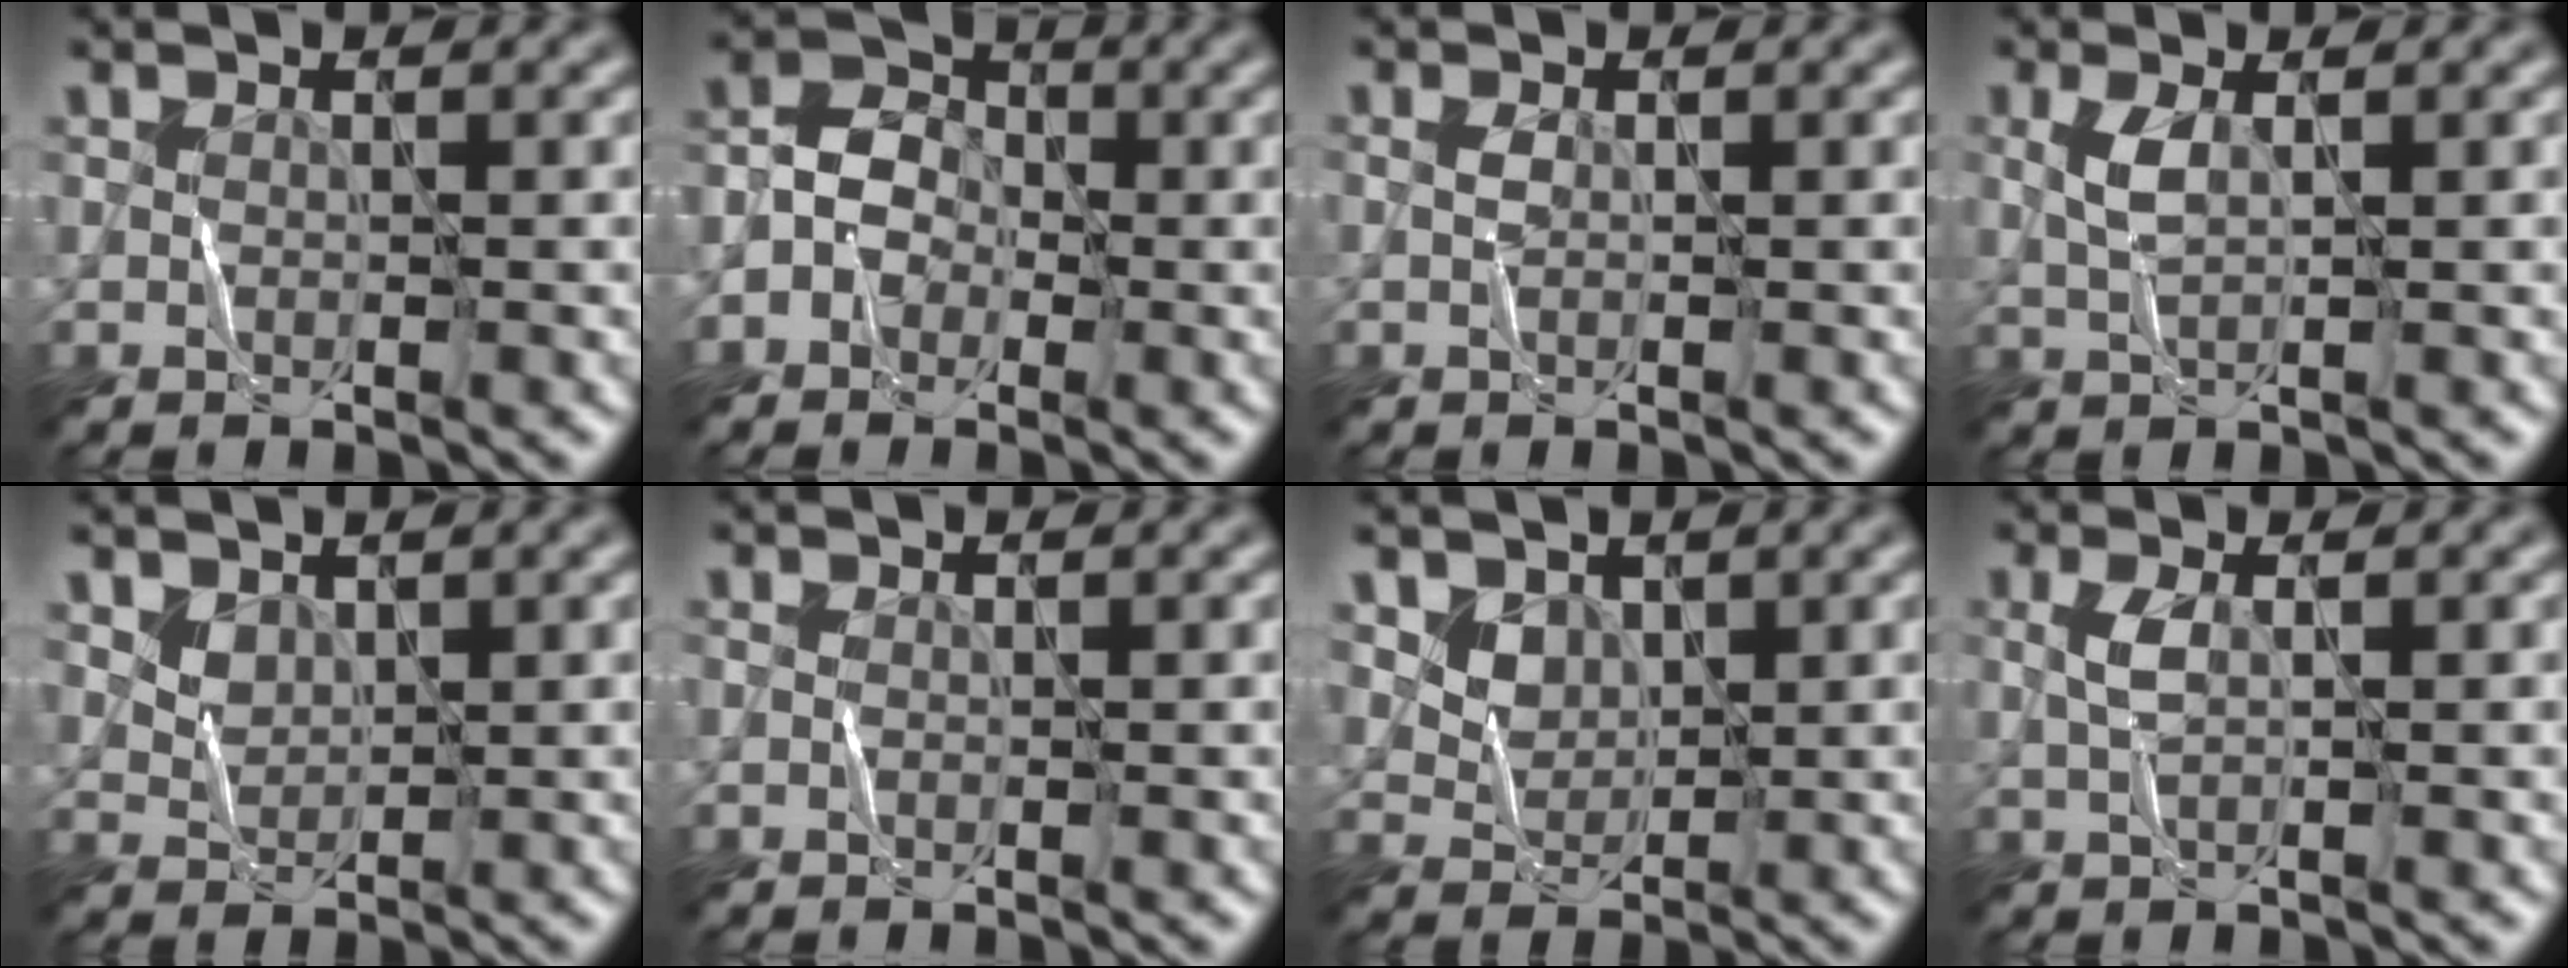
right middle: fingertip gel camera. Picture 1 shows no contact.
{"total": 2.9, "force": [-1.2, 2.3, 1.3], "torque": [-0.019, 0.014, -0.030]}
{"total": 0.8, "force": [0.0, 0.3, 0.7], "torque": [-0.019, 0.001, 0.000]}
{"total": 2.1, "force": [0.5, 0.6, 1.9], "torque": [-0.047, 0.005, 0.010]}
{"total": 1.7, "force": [1.2, 1.1, 0.6], "torque": [-0.015, -0.004, 0.029]}
{"total": 0.0}
{"total": 2.7, "force": [1.6, 1.9, 1.0], "torque": [-0.030, -0.021, 0.048]}
{"total": 1.7, "force": [0.3, 0.4, 1.6], "torque": [-0.038, 0.006, 0.006]}